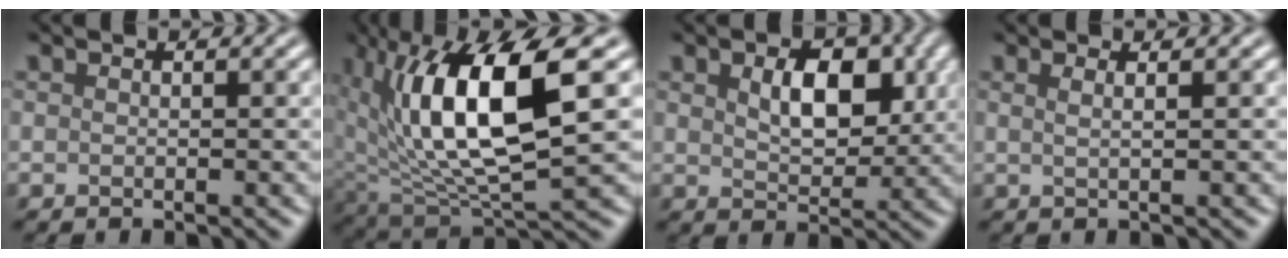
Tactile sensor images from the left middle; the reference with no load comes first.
{"total": 8.9, "force": [0.9, 3.2, 8.3], "torque": [-0.184, -0.035, 0.062]}
{"total": 1.9, "force": [0.4, 0.6, 1.7], "torque": [-0.059, -0.024, 0.044]}
{"total": 0.9, "force": [0.4, -0.1, 0.7], "torque": [-0.020, 0.002, 0.004]}